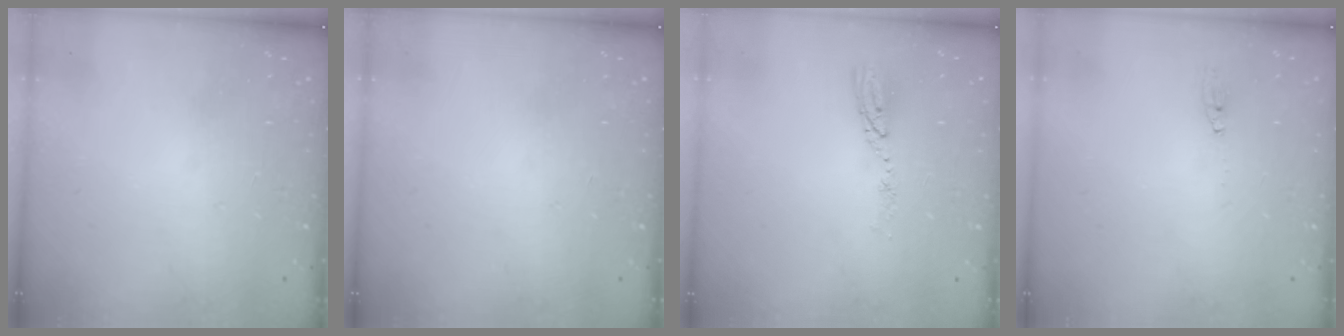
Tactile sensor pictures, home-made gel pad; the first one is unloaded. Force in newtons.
{"total": 0.0}
{"total": 4.8, "press": 4.8, "slide": 0.5}
{"total": 2.4, "press": 2.4, "slide": 0.2}